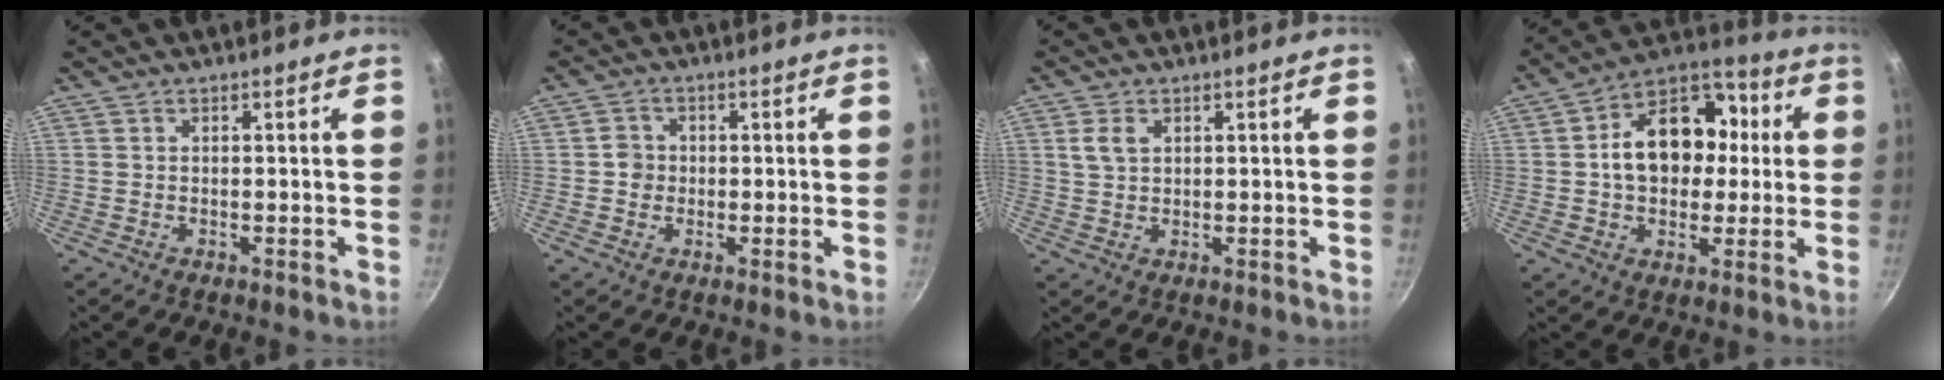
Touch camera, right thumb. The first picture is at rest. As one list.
[{"total": 2.8, "force": [-0.1, 2.6, 1.0], "torque": [0.001, 0.006, -0.009]}, {"total": 3.3, "force": [1.2, 2.2, 2.2], "torque": [-0.042, 0.001, 0.029]}, {"total": 16.8, "force": [1.6, 11.7, 11.9], "torque": [-0.141, 0.030, 0.016]}]